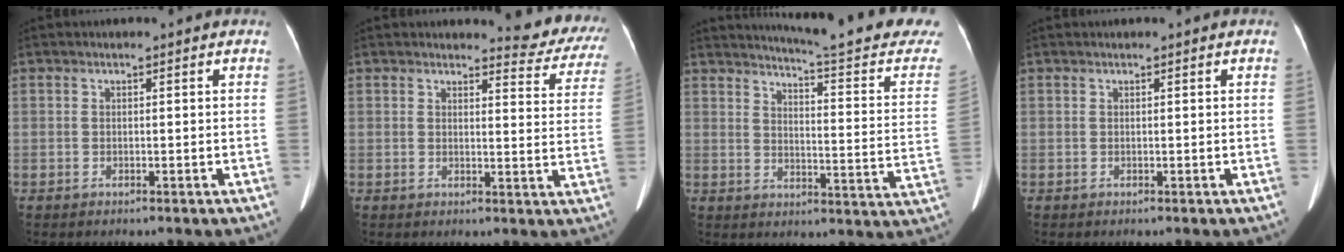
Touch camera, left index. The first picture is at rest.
{"total": 8.8, "force": [8.6, 1.7, 1.2], "torque": [0.008, -0.050, 0.069]}
{"total": 21.8, "force": [20.5, 0.0, 7.5], "torque": [-0.105, -0.114, 0.234]}
{"total": 0.0}